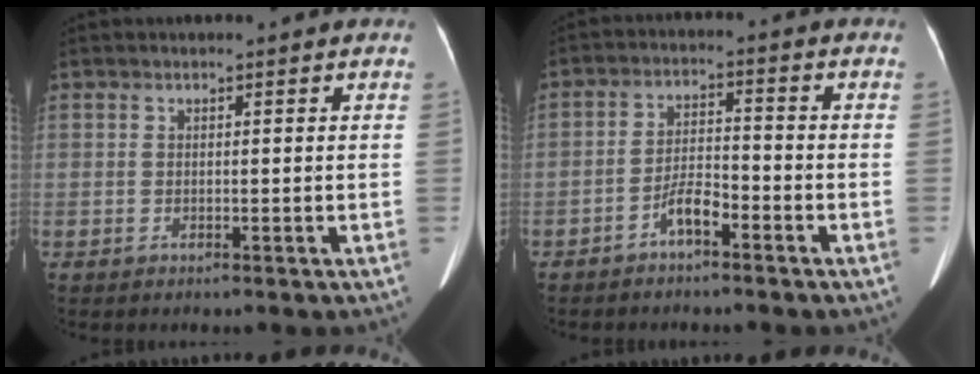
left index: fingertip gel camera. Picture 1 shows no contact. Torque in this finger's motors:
{"motor_torque": [0.10, 0.07, 0.07, 0.01]}